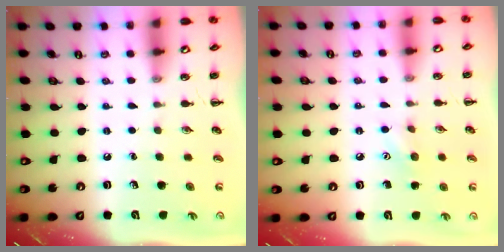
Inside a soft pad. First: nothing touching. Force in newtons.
{"total": 6.5, "press": 6.4, "slide": 1.2}